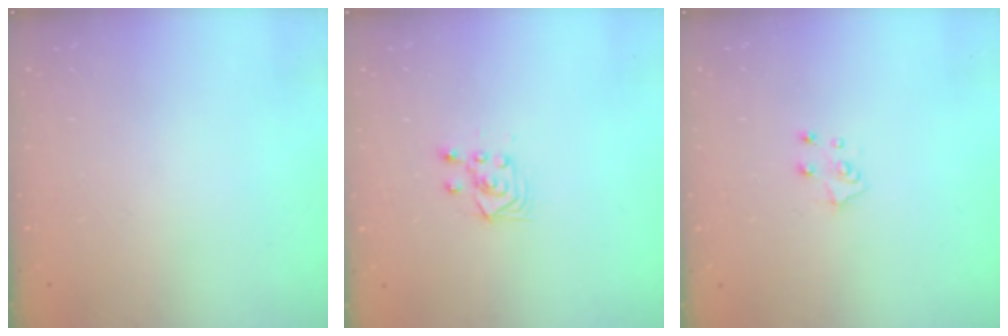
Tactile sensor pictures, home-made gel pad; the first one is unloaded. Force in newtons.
{"total": 3.5, "press": 3.2, "slide": 1.3}
{"total": 5.6, "press": 5.6, "slide": 0.5}